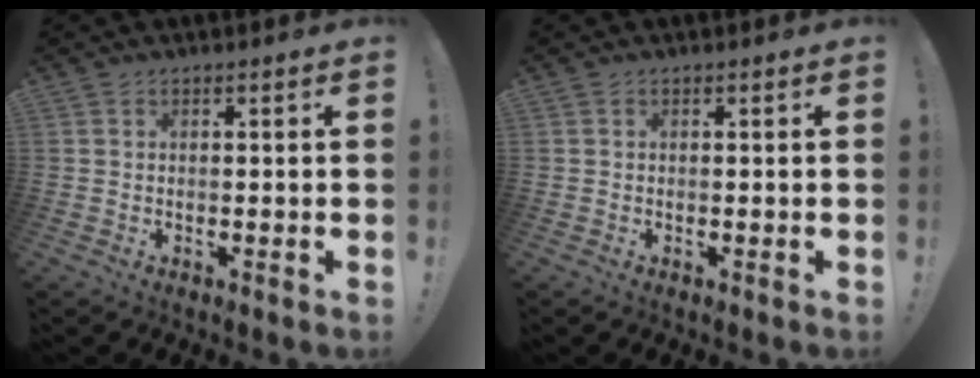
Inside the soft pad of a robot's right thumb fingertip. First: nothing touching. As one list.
[{"total": 0.0}]